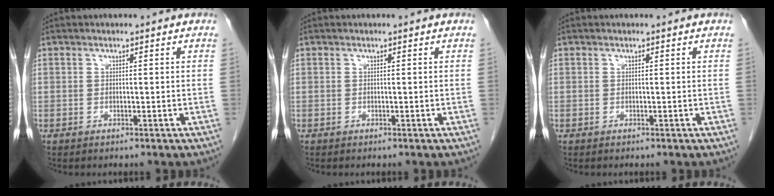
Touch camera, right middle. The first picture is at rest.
{"total": 0.0}
{"total": 0.0}